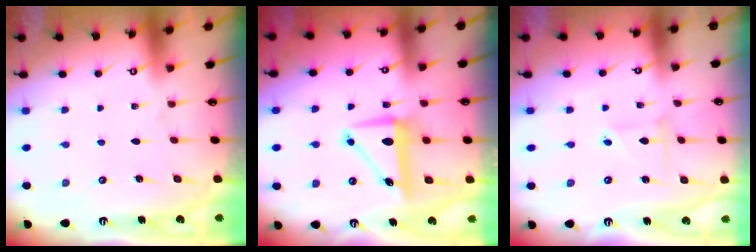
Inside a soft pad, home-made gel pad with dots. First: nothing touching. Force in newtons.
{"total": 8.1, "press": 7.8, "slide": 2.2}
{"total": 2.4, "press": 2.4, "slide": 0.2}